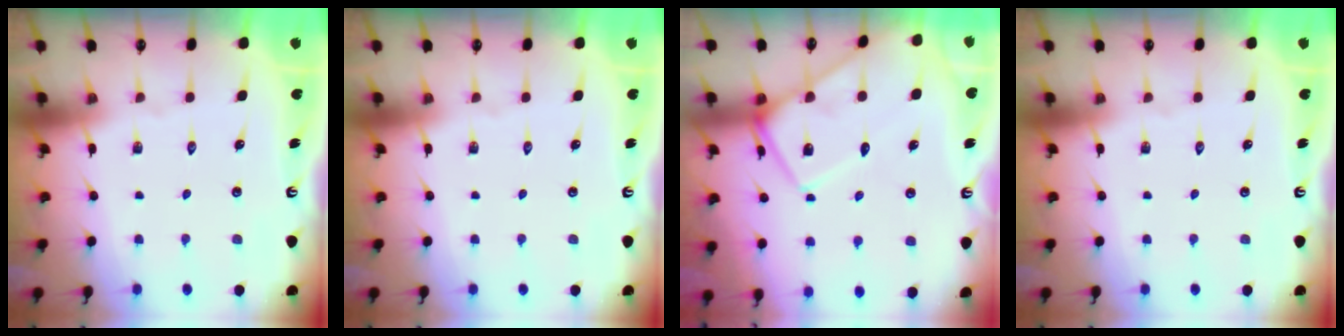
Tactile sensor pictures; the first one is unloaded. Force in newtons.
{"total": 0.0}
{"total": 10.3, "press": 10.2, "slide": 0.9}
{"total": 0.0}